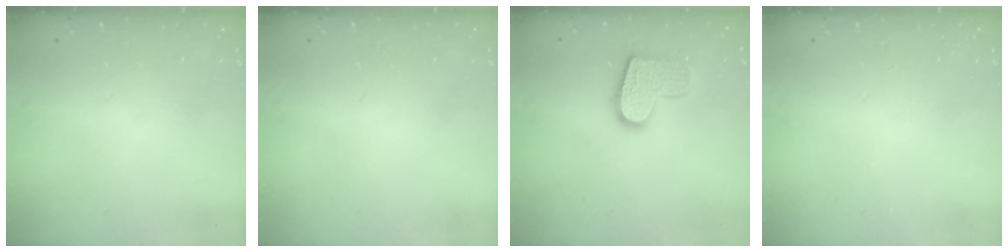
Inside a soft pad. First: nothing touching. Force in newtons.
{"total": 0.0}
{"total": 12.7, "press": 12.6, "slide": 0.8}
{"total": 0.0}